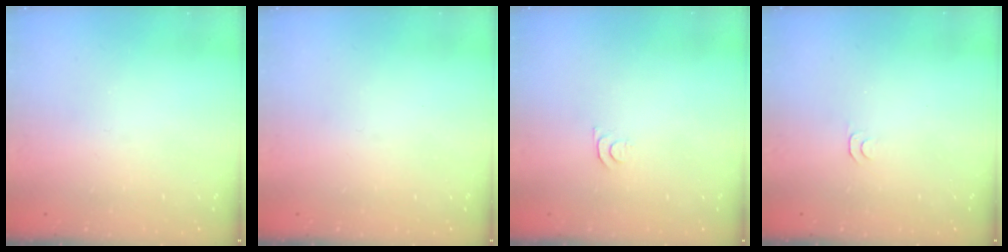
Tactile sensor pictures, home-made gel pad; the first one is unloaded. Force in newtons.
{"total": 0.0}
{"total": 3.2, "press": 3.2, "slide": 0.4}
{"total": 3.5, "press": 3.4, "slide": 0.4}